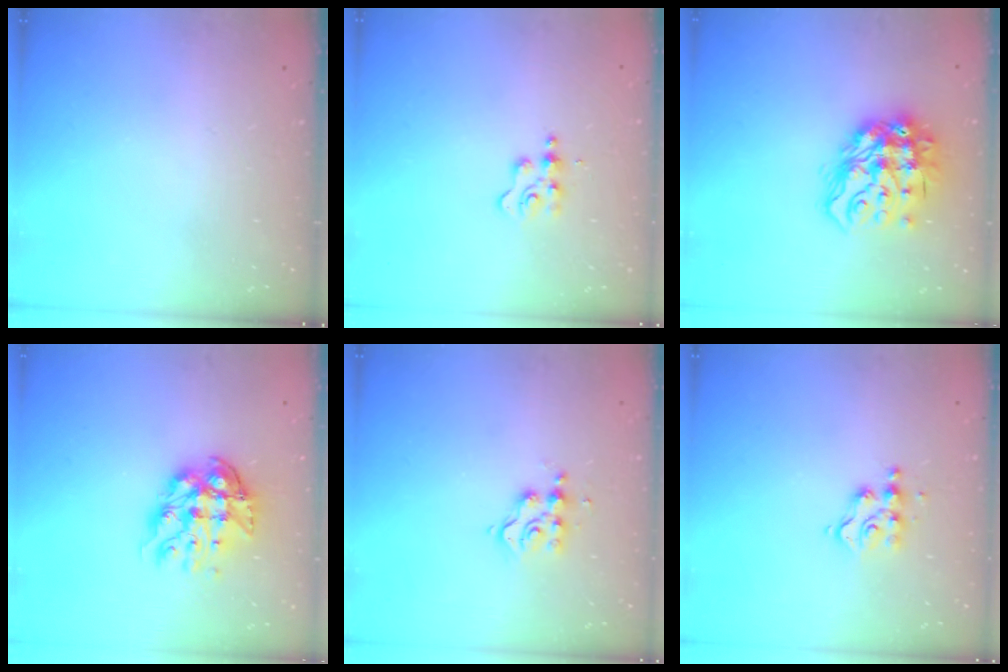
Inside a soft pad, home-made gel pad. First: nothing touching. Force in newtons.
{"total": 3.7, "press": 3.7, "slide": 0.5}
{"total": 19.6, "press": 19.5, "slide": 2.0}
{"total": 11.2, "press": 11.1, "slide": 1.0}
{"total": 5.0, "press": 5.0, "slide": 0.2}
{"total": 5.7, "press": 5.7, "slide": 0.3}